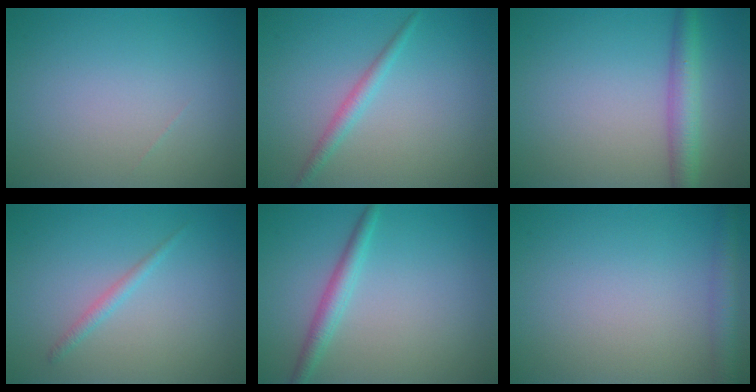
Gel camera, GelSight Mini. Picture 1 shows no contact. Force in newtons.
{"total": 1.6, "press": 1.6, "slide": 0.1}
{"total": 3.5, "press": 3.5, "slide": 0.1}
{"total": 1.1, "press": 1.1, "slide": 0.1}
{"total": 2.2, "press": 2.2, "slide": 0.0}
{"total": 2.6, "press": 2.6, "slide": 0.1}